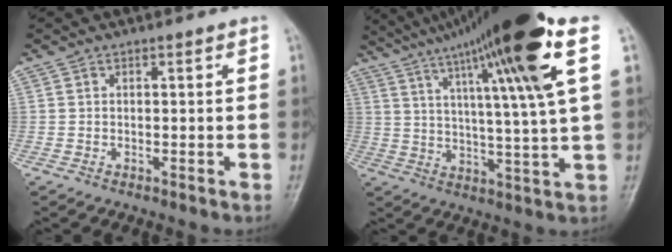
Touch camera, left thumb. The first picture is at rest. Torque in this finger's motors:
{"motor_torque": [1.09, 0.24, 1.91, -0.85, 0.26]}